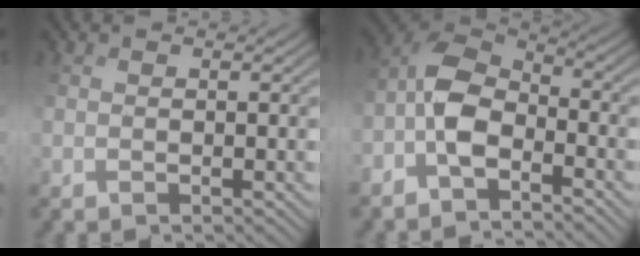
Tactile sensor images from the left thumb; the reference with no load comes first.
{"total": 5.9, "force": [-3.1, 2.0, 4.5], "torque": [-0.094, 0.011, -0.071]}